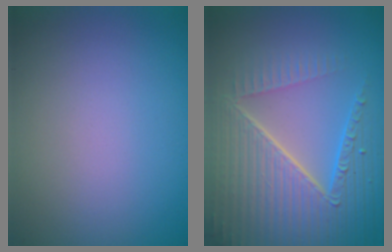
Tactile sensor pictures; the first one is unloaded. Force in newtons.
{"total": 8.9, "press": 5.9, "slide": 6.7}